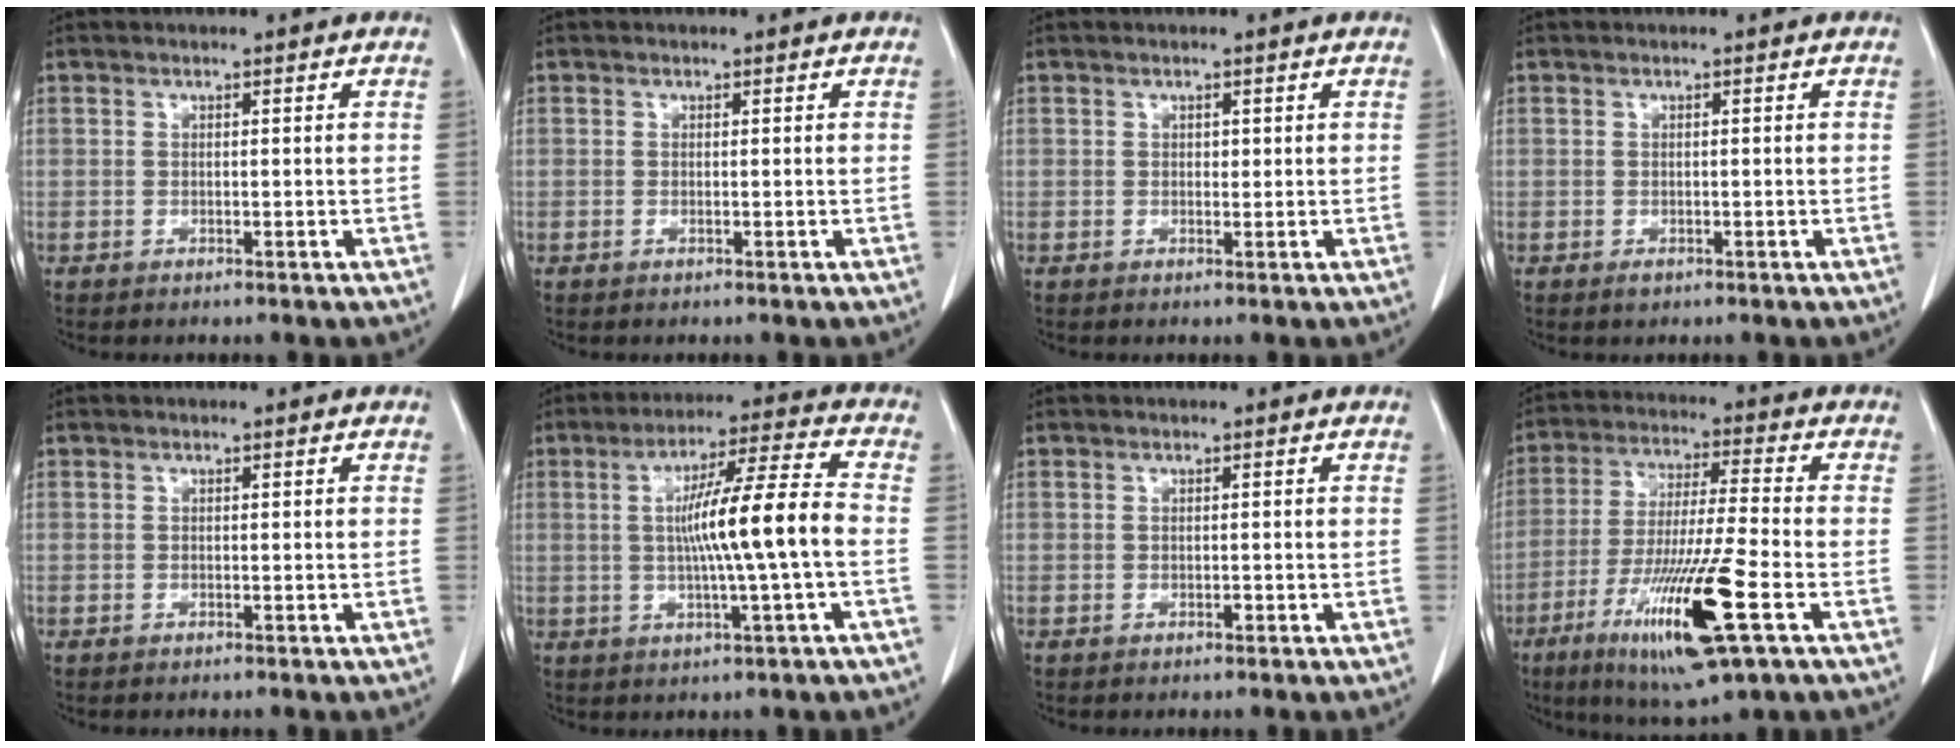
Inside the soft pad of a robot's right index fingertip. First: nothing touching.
{"total": 0.0}
{"total": 0.8, "force": [0.3, 0.6, 0.4], "torque": [-0.002, 0.001, 0.003]}
{"total": 0.9, "force": [-0.5, 0.5, 0.6], "torque": [-0.007, 0.000, -0.004]}
{"total": 0.0}
{"total": 11.6, "force": [-0.7, -0.6, 11.5], "torque": [-0.196, 0.009, -0.014]}
{"total": 0.6, "force": [-0.2, 0.3, 0.4], "torque": [-0.007, 0.000, -0.003]}
{"total": 16.9, "force": [-7.2, 0.9, 15.3], "torque": [-0.300, -0.036, -0.127]}